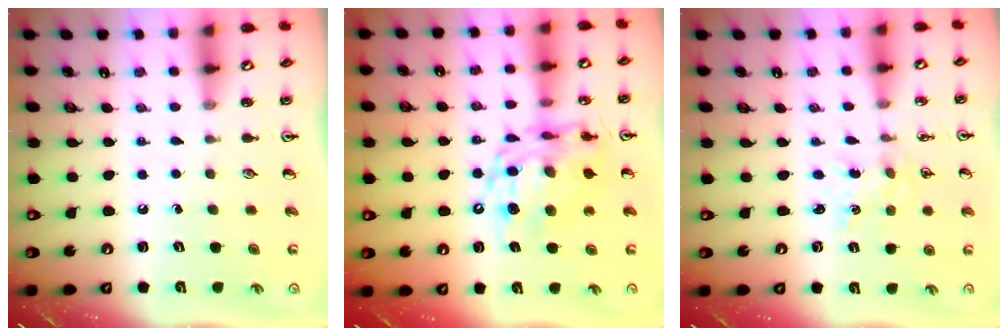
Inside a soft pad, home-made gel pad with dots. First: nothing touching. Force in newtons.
{"total": 13.5, "press": 13.5, "slide": 1.1}
{"total": 0.0}